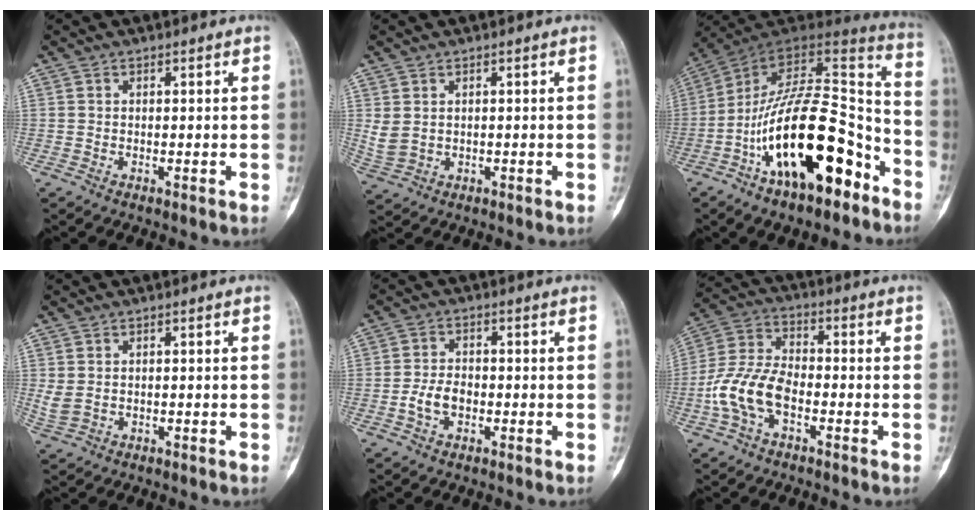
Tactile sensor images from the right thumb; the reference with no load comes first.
{"total": 3.4, "force": [0.7, 2.5, 2.3], "torque": [-0.055, 0.000, 0.024]}
{"total": 25.6, "force": [-11.7, 10.9, 20.0], "torque": [-0.330, 0.081, -0.188]}
{"total": 2.7, "force": [0.1, 1.9, 1.9], "torque": [-0.052, 0.003, 0.010]}
{"total": 4.4, "force": [-1.3, 2.8, 3.1], "torque": [-0.059, 0.013, -0.025]}
{"total": 11.3, "force": [-3.7, 6.3, 8.6], "torque": [-0.180, 0.034, -0.075]}